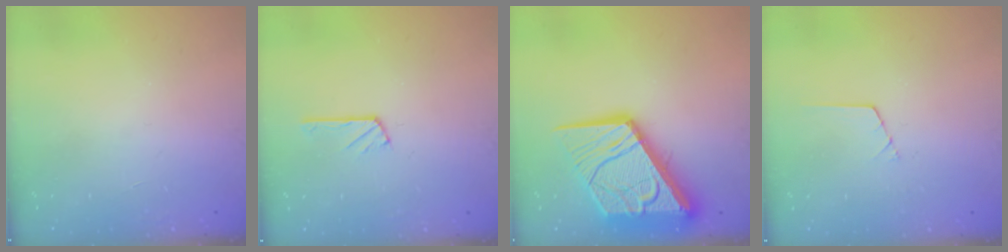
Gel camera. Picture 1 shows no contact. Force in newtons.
{"total": 2.9, "press": 2.9, "slide": 0.5}
{"total": 21.3, "press": 21.2, "slide": 2.3}
{"total": 0.6, "press": 0.6, "slide": 0.2}